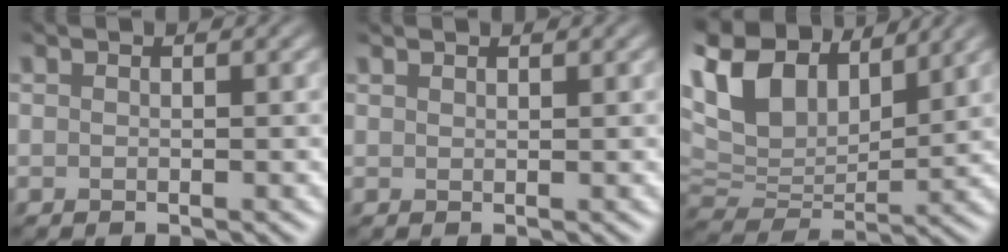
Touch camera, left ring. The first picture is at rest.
{"total": 0.6, "force": [0.6, 0.0, 0.0], "torque": [0.002, 0.000, 0.014]}
{"total": 11.1, "force": [6.2, 6.3, 6.8], "torque": [-0.156, 0.029, 0.110]}